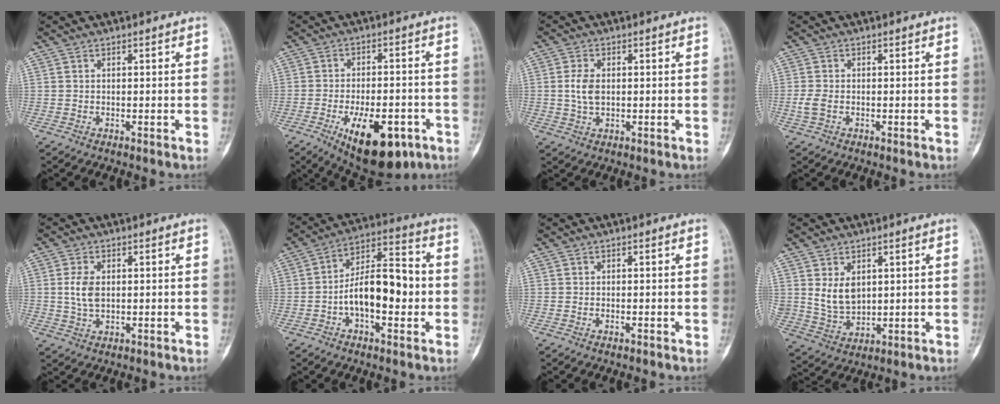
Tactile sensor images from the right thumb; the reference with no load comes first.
{"total": 16.5, "force": [-7.5, 7.6, 12.6], "torque": [-0.177, 0.018, -0.097]}
{"total": 4.3, "force": [0.2, 2.7, 3.3], "torque": [-0.068, 0.002, 0.005]}
{"total": 2.4, "force": [-0.6, 1.5, 1.8], "torque": [-0.050, 0.002, -0.015]}
{"total": 4.8, "force": [0.4, 2.9, 3.7], "torque": [-0.076, 0.000, 0.011]}
{"total": 14.3, "force": [-2.1, 7.2, 12.2], "torque": [-0.187, 0.042, -0.040]}
{"total": 0.7, "force": [-0.3, 0.3, 0.5], "torque": [-0.012, 0.003, -0.005]}
{"total": 7.0, "force": [2.1, 4.8, 4.6], "torque": [-0.070, -0.017, 0.057]}